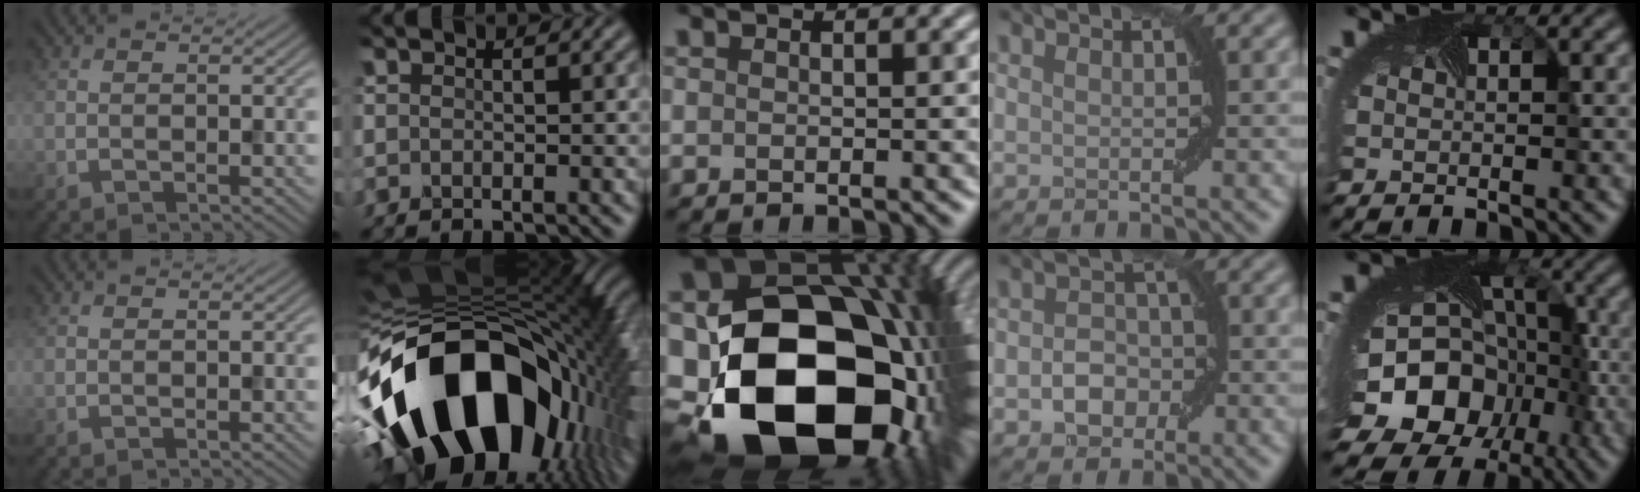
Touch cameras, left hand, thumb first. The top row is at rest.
{"index": {"total": 19.3, "force": [-6.2, 11.0, 14.6], "torque": [-0.260, -0.008, -0.107]}, "middle": {"total": 23.2, "force": [-6.0, 16.6, 15.0], "torque": [-0.281, -0.061, -0.065]}, "ring": {"total": 2.9, "force": [-0.9, 2.2, 1.6], "torque": [-0.023, 0.004, -0.017]}, "little": {"total": 16.1, "force": [-5.3, 12.8, 8.1], "torque": [-0.139, -0.030, -0.094]}}